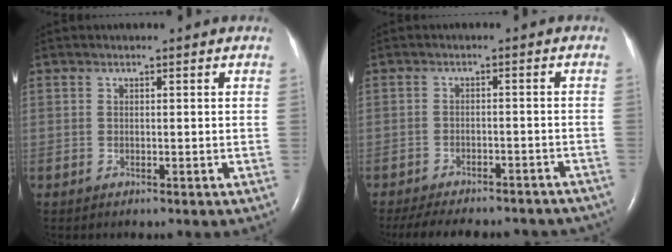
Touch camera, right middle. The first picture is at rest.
{"total": 19.8, "force": [-17.3, 6.0, 7.6], "torque": [-0.151, -0.013, -0.212]}